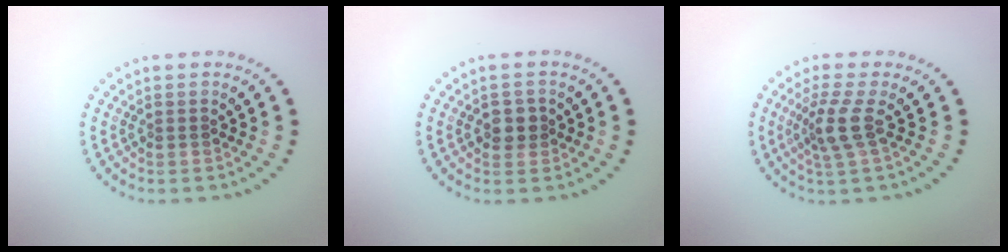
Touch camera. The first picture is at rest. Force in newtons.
{"total": 1.8, "press": 1.8, "slide": 0.6}
{"total": 2.8, "press": 2.2, "slide": 1.8}